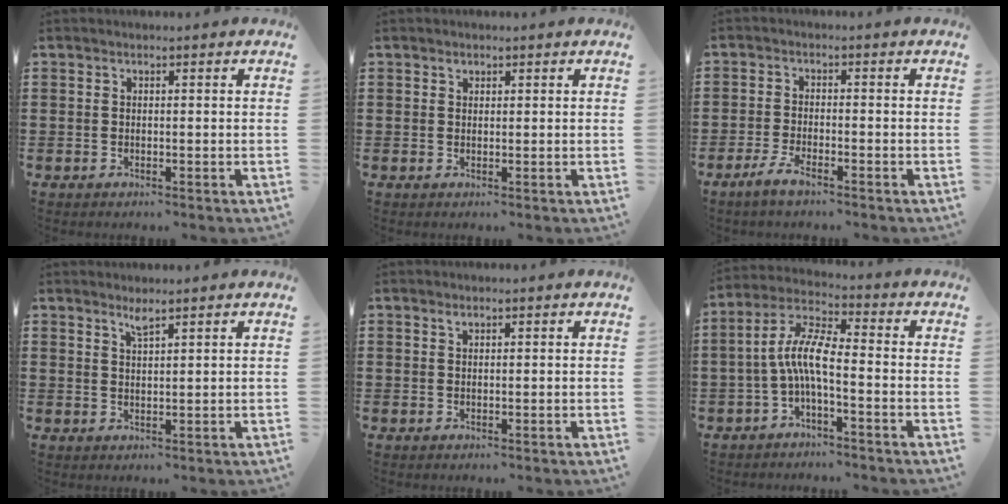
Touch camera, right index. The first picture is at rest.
{"total": 0.7, "force": [0.5, 0.5, 0.1], "torque": [-0.004, 0.002, 0.010]}
{"total": 2.9, "force": [-2.2, 0.6, 1.7], "torque": [-0.044, 0.001, -0.047]}
{"total": 2.0, "force": [1.7, 0.0, 0.9], "torque": [-0.021, 0.000, 0.031]}
{"total": 0.7, "force": [0.5, 0.4, 0.3], "torque": [-0.009, 0.001, 0.010]}
{"total": 7.1, "force": [-1.8, 1.8, 6.6], "torque": [-0.147, -0.006, -0.039]}